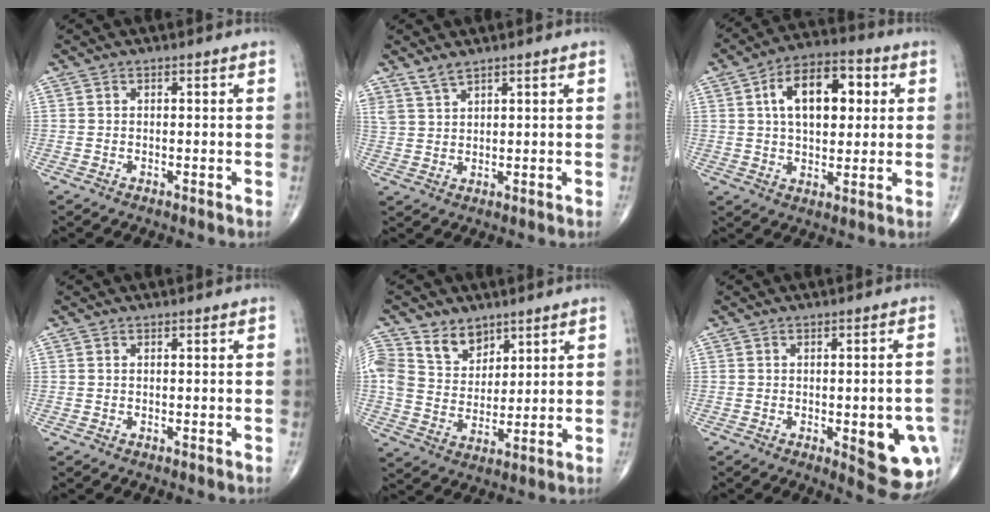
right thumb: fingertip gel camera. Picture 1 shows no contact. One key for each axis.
{"total": 3.1, "fx": 2.7, "fy": 0.8, "fz": 1.3, "tx": -0.026, "ty": -0.011, "tz": 0.058}
{"total": 14.4, "fx": 3.4, "fy": 8.2, "fz": 11.3, "tx": -0.152, "ty": 0.013, "tz": 0.048}
{"total": 0.0}
{"total": 10.2, "fx": 5.9, "fy": 7.3, "fz": 3.9, "tx": -0.049, "ty": -0.027, "tz": 0.119}
{"total": 11.7, "fx": -3.0, "fy": 4.1, "fz": 10.5, "tx": -0.105, "ty": -0.008, "tz": -0.024}